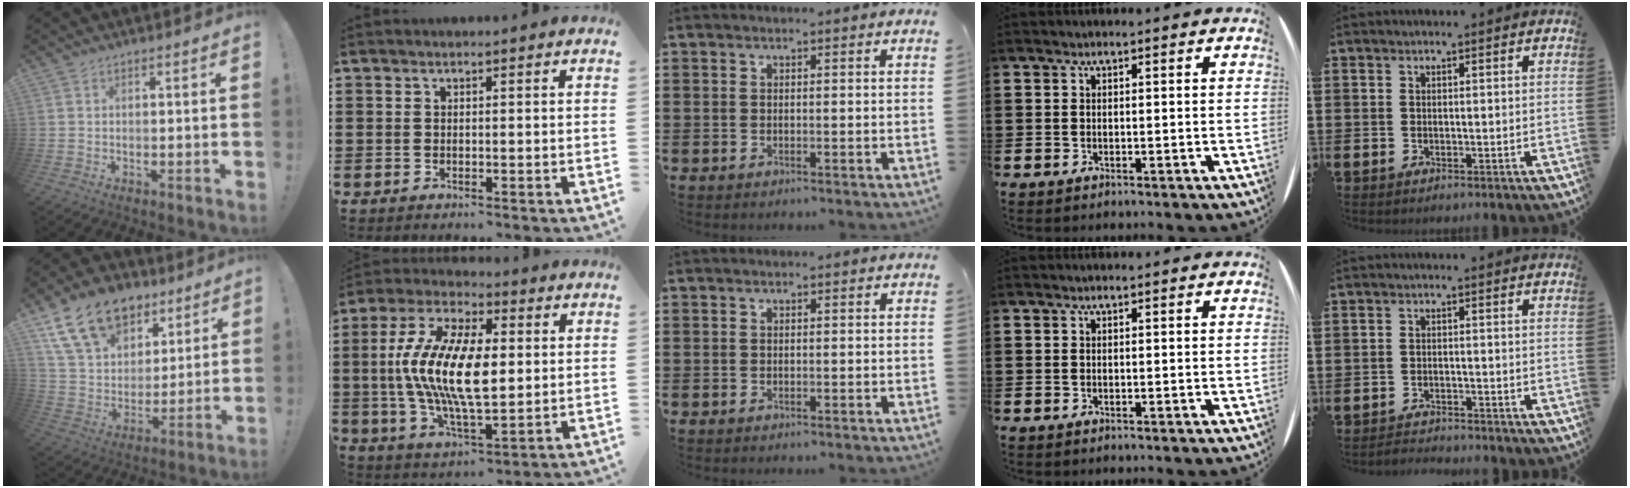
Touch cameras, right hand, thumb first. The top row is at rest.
{"thumb": {"total": 19.1, "force": [11.3, 12.5, 8.9], "torque": [-0.148, -0.058, 0.220]}, "index": {"total": 14.6, "force": [0.4, 6.2, 13.2], "torque": [-0.289, -0.006, 0.003]}, "little": {"total": 1.8, "force": [-1.7, -0.1, -0.2], "torque": [-0.002, 0.004, -0.038]}}